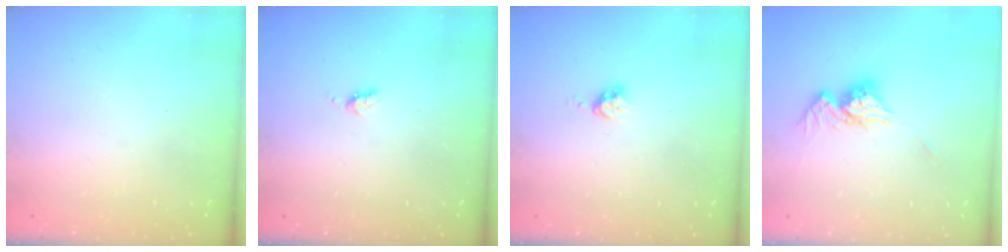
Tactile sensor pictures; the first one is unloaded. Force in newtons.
{"total": 3.3, "press": 3.3, "slide": 0.6}
{"total": 3.7, "press": 3.7, "slide": 0.5}
{"total": 10.7, "press": 10.6, "slide": 0.9}